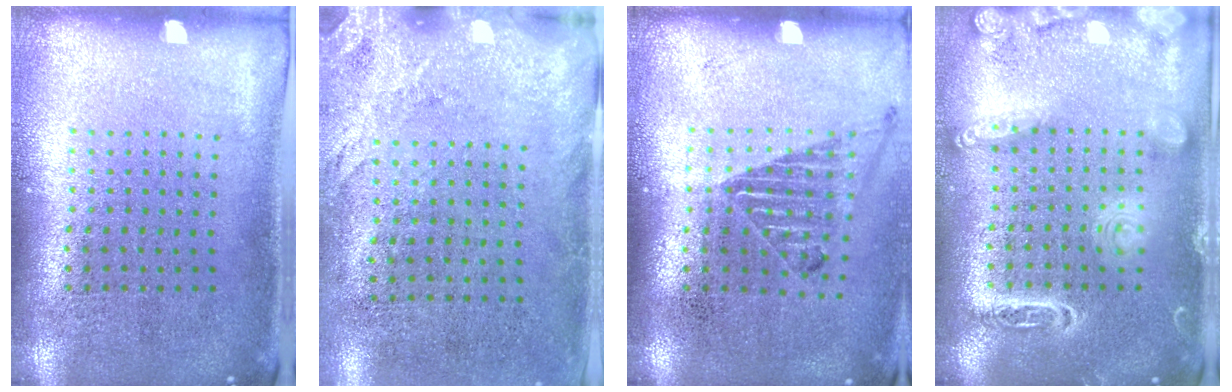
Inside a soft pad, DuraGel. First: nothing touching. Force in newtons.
{"total": 2.7, "press": 2.1, "slide": 1.6}
{"total": 1.1, "press": 1.1, "slide": 0.2}
{"total": 1.8, "press": 1.8, "slide": 0.1}